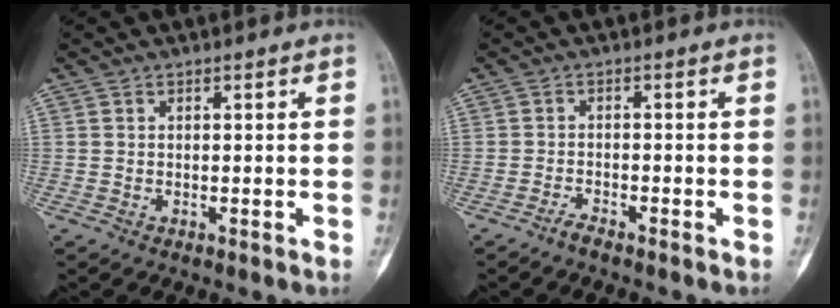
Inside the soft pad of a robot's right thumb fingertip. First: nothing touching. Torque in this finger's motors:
{"motor_torque": [0.55, -0.32, 0.13, -0.39, 0.03]}